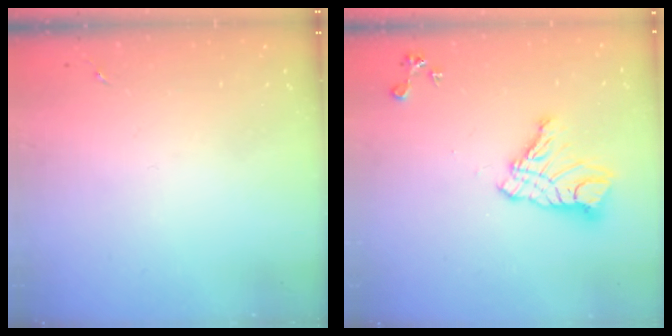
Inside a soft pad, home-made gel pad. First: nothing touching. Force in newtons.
{"total": 13.2, "press": 13.2, "slide": 1.3}